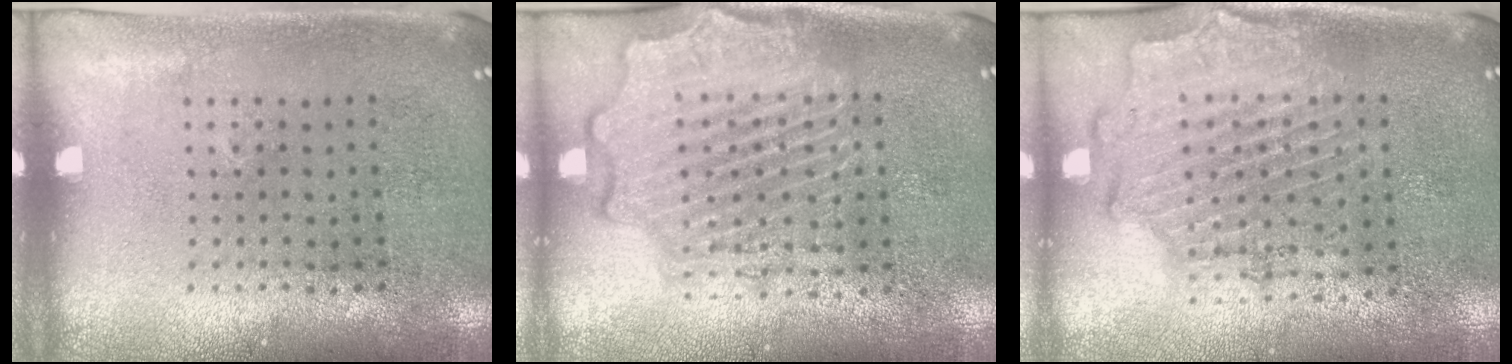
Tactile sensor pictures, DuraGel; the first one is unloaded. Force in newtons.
{"total": 2.6, "press": 2.6, "slide": 0.3}
{"total": 1.9, "press": 1.7, "slide": 0.8}